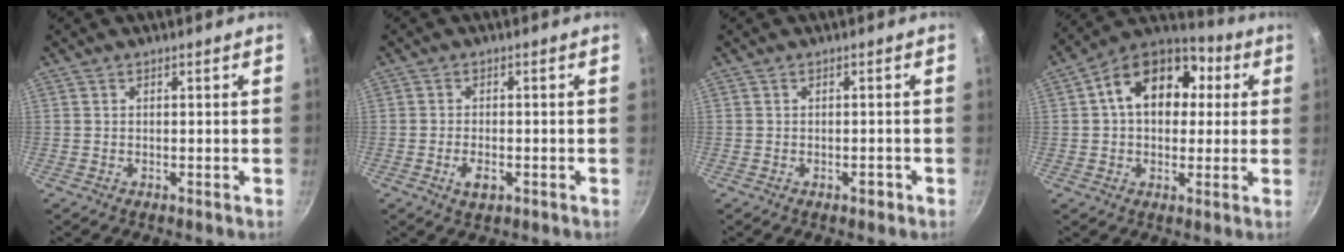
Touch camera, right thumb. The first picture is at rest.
{"total": 3.4, "force": [-1.3, 1.8, 2.6], "torque": [-0.049, 0.004, -0.022]}
{"total": 1.3, "force": [-0.7, 0.7, 0.8], "torque": [-0.007, 0.009, -0.006]}
{"total": 16.9, "force": [3.4, 12.1, 11.4], "torque": [-0.148, 0.028, 0.036]}